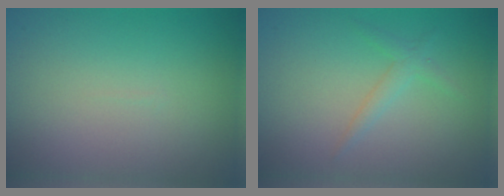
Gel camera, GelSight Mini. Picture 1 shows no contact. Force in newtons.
{"total": 1.4, "press": 1.4, "slide": 0.0}